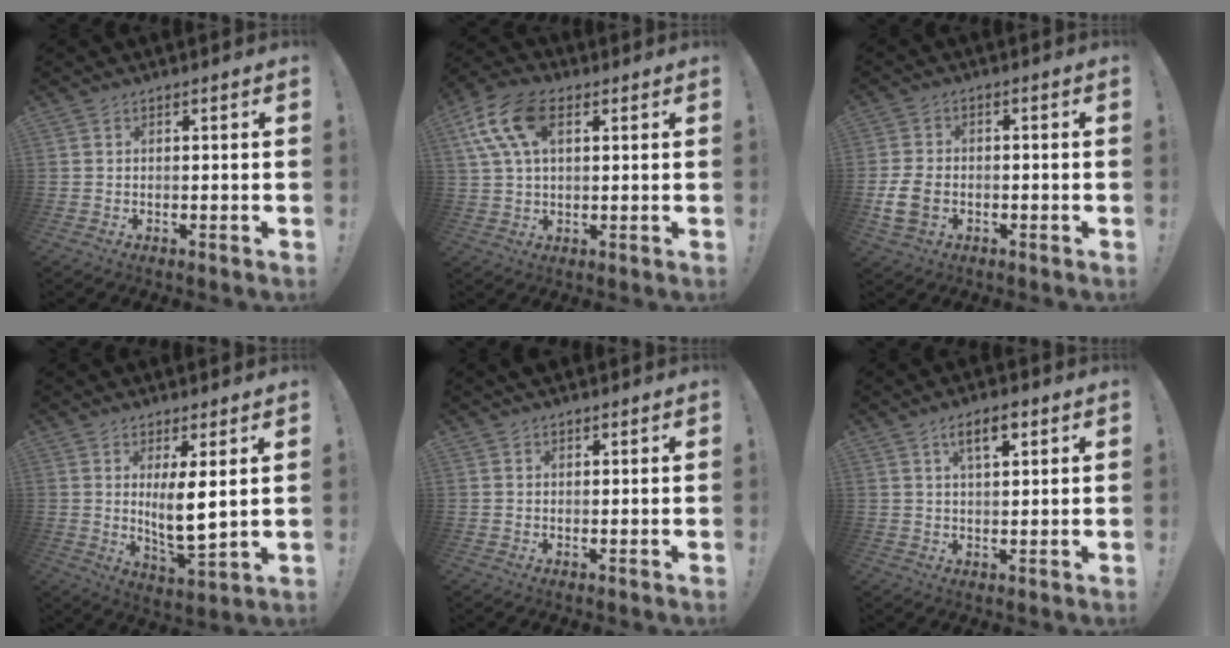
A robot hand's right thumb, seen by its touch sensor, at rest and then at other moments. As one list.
[{"total": 14.2, "force": [4.9, 8.4, 10.4], "torque": [-0.206, -0.006, 0.092]}, {"total": 8.4, "force": [-2.3, 5.9, 5.5], "torque": [-0.115, 0.003, -0.039]}, {"total": 9.1, "force": [2.4, 2.0, 8.6], "torque": [-0.134, -0.033, 0.039]}, {"total": 1.4, "force": [1.1, 0.9, 0.3], "torque": [-0.001, -0.001, 0.020]}, {"total": 6.1, "force": [3.1, 2.3, 4.8], "torque": [-0.071, -0.007, 0.048]}]